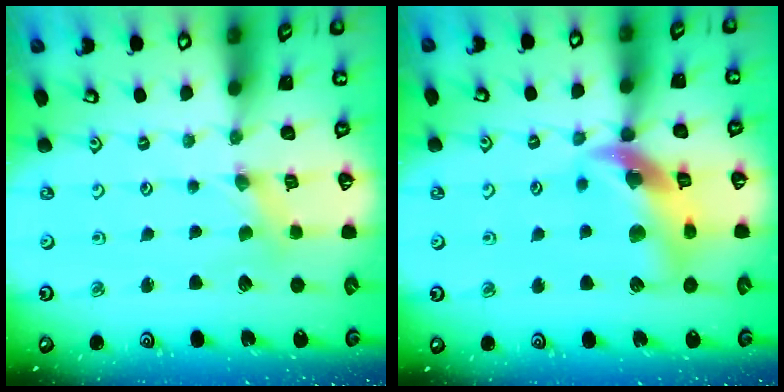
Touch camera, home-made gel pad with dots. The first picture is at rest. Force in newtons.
{"total": 15.3, "press": 15.2, "slide": 2.1}